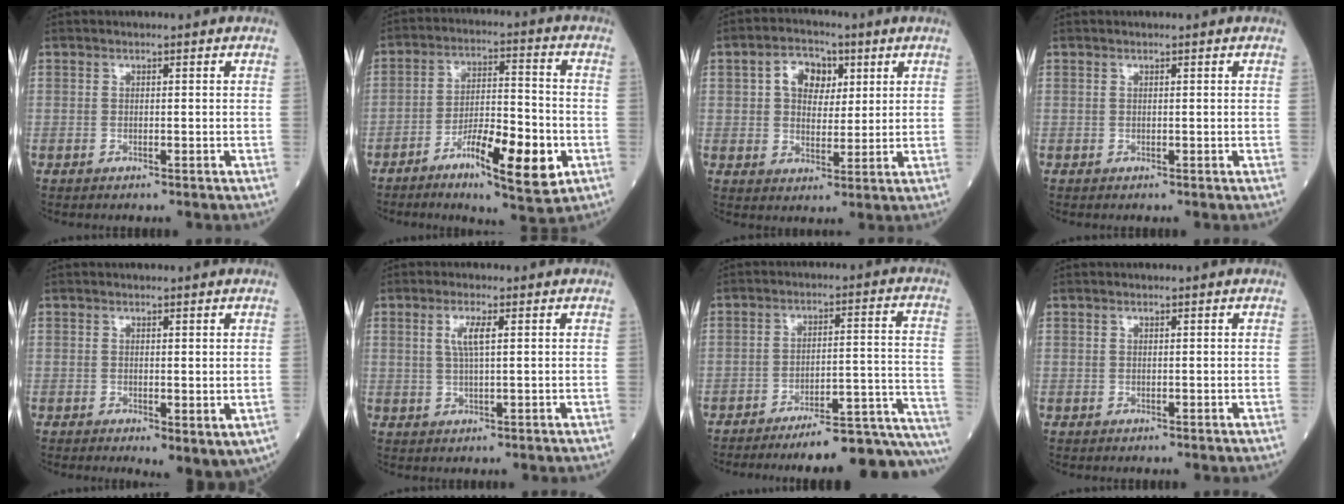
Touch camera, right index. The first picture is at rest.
{"total": 12.4, "force": [-5.4, 2.5, 10.9], "torque": [-0.182, -0.003, -0.086]}
{"total": 6.7, "force": [2.2, 4.5, 4.4], "torque": [-0.073, 0.020, 0.038]}
{"total": 0.0}
{"total": 5.0, "force": [-1.1, 1.8, 4.5], "torque": [-0.052, -0.015, -0.010]}
{"total": 3.5, "force": [1.1, 0.4, 3.3], "torque": [-0.069, 0.001, 0.021]}
{"total": 20.8, "force": [-19.6, -0.6, 7.0], "torque": [-0.024, 0.017, -0.259]}
{"total": 0.0}